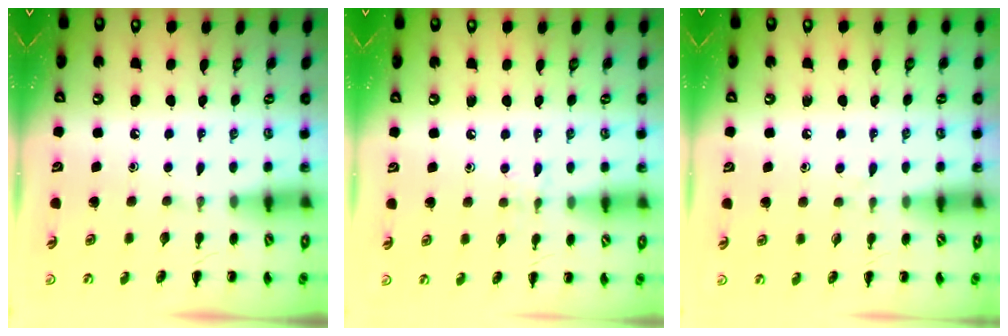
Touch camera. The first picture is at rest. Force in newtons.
{"total": 5.4, "press": 5.2, "slide": 1.6}
{"total": 3.2, "press": 2.9, "slide": 1.4}